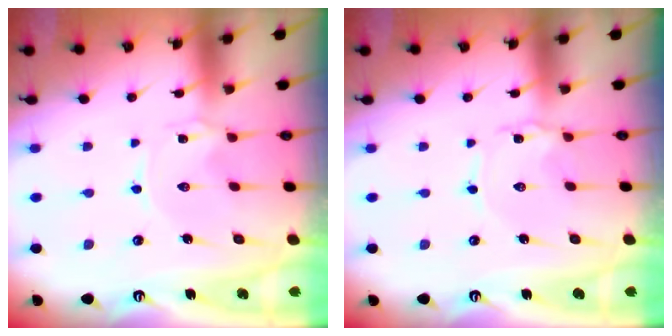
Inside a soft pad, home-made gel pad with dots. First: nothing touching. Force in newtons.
{"total": 1.9, "press": 1.9, "slide": 0.3}